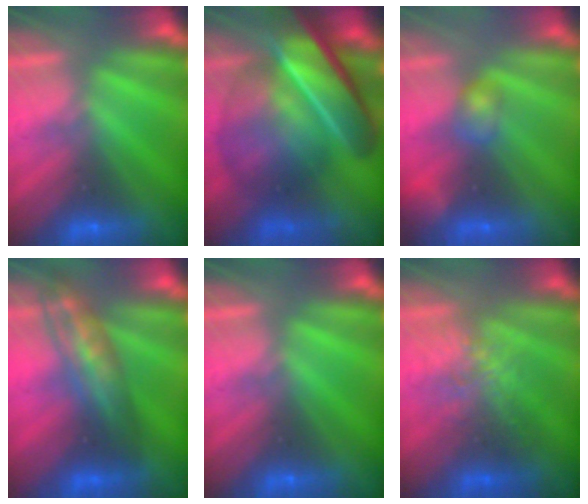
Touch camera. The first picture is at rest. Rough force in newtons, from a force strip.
{"total": 5.9}
{"total": 3.0}
{"total": 2.8}
{"total": 0.0}
{"total": 2.5}